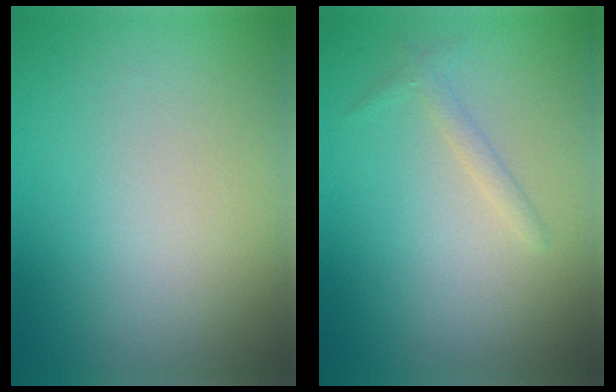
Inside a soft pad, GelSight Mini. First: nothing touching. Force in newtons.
{"total": 1.1, "press": 1.1, "slide": 0.1}